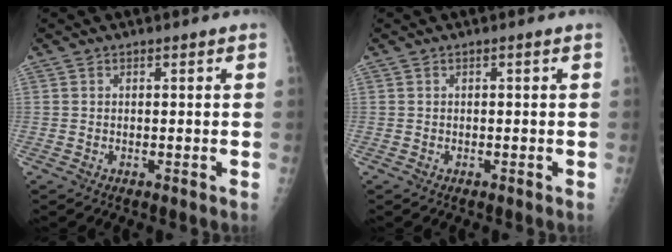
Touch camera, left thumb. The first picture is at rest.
{"total": 0.0}